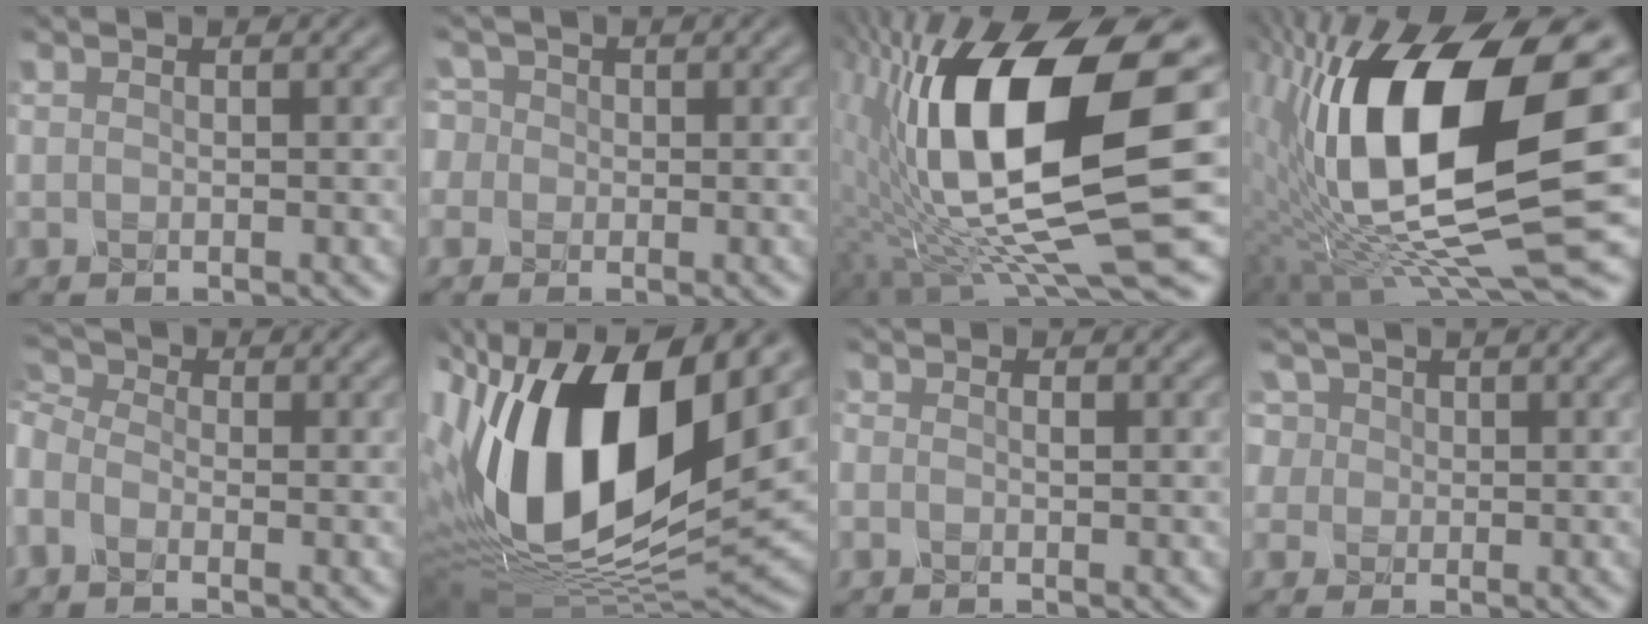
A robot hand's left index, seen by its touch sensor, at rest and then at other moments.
{"total": 1.7, "force": [-0.4, 1.6, -0.2], "torque": [-0.019, 0.018, -0.005]}
{"total": 14.3, "force": [0.9, 4.1, 13.7], "torque": [-0.263, 0.000, 0.024]}
{"total": 15.0, "force": [1.5, 5.4, 13.9], "torque": [-0.269, 0.003, 0.031]}
{"total": 3.0, "force": [-0.4, 2.3, 2.0], "torque": [-0.093, 0.008, -0.002]}
{"total": 17.5, "force": [3.3, 8.9, 14.7], "torque": [-0.305, 0.012, 0.058]}
{"total": 0.0}
{"total": 2.7, "force": [0.7, 2.5, 0.6], "torque": [-0.051, 0.025, 0.002]}